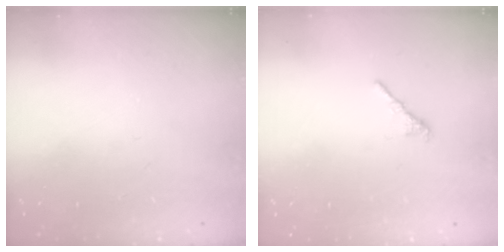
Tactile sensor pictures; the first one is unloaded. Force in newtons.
{"total": 2.4, "press": 2.3, "slide": 0.7}